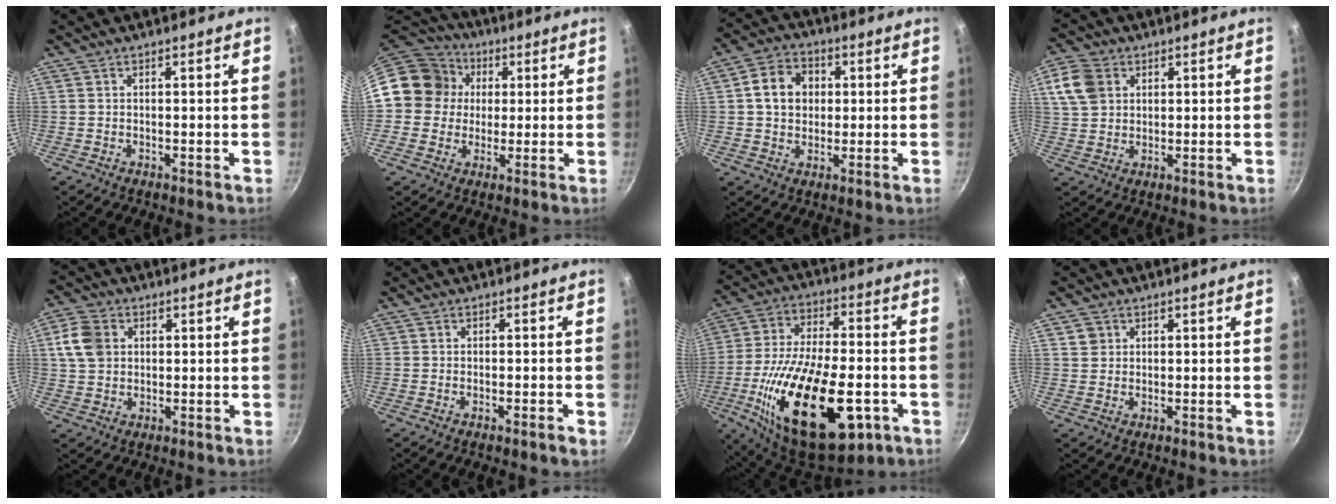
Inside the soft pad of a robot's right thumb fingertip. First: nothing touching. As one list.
[{"total": 14.0, "force": [2.1, 12.9, 5.1], "torque": [-0.065, 0.024, 0.020]}, {"total": 9.2, "force": [1.6, 7.5, 5.1], "torque": [-0.066, 0.012, 0.016]}, {"total": 8.3, "force": [2.9, 6.4, 4.3], "torque": [-0.068, 0.006, 0.055]}, {"total": 7.7, "force": [1.9, 6.1, 4.3], "torque": [-0.069, 0.003, 0.028]}, {"total": 1.8, "force": [-0.9, 0.2, 1.5], "torque": [-0.031, 0.007, -0.018]}, {"total": 30.3, "force": [-9.6, 14.2, 25.0], "torque": [-0.425, 0.014, -0.145]}, {"total": 2.8, "force": [1.0, 2.5, 0.7], "torque": [0.002, 0.006, 0.017]}]